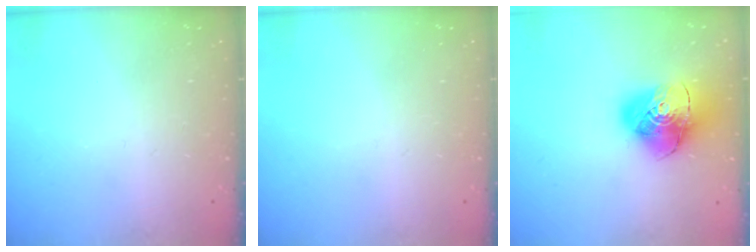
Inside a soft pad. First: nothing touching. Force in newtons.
{"total": 0.0}
{"total": 15.3, "press": 15.2, "slide": 1.8}